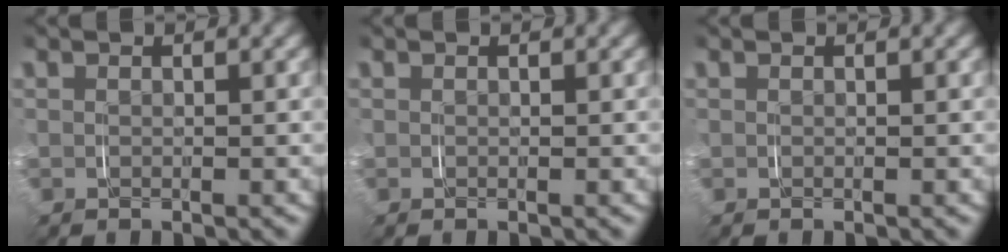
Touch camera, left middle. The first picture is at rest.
{"total": 0.0}
{"total": 0.0}